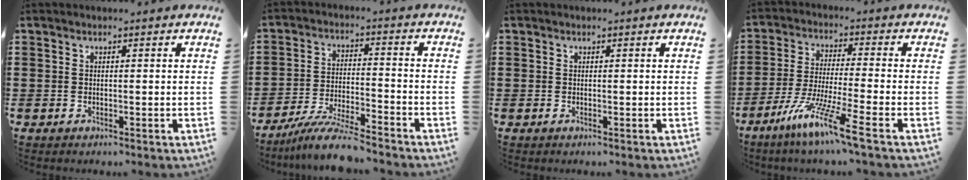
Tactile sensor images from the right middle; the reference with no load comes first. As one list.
[{"total": 7.9, "force": [-7.2, 0.2, 3.3], "torque": [-0.063, 0.001, -0.137]}, {"total": 0.0}, {"total": 9.3, "force": [-6.5, -0.2, 6.7], "torque": [-0.141, -0.015, -0.128]}]